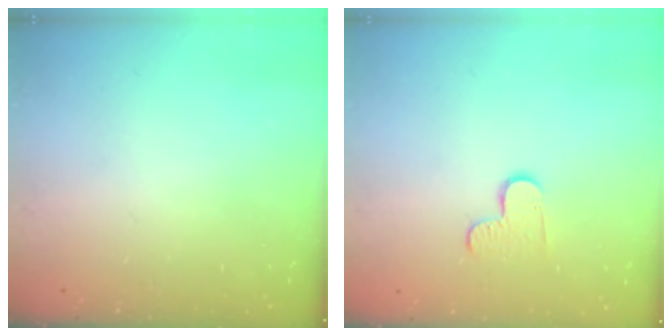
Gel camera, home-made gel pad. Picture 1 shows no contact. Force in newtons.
{"total": 6.1, "press": 6.1, "slide": 0.6}